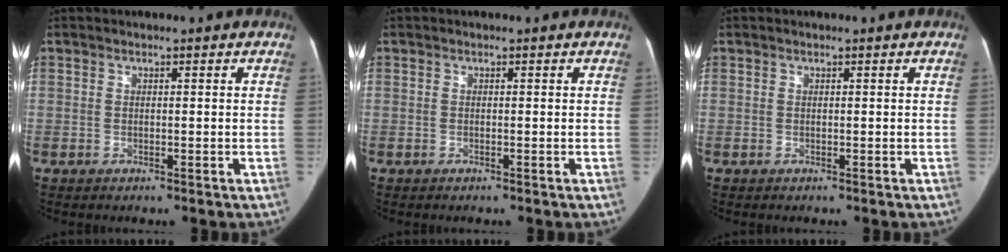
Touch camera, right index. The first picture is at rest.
{"total": 0.0}
{"total": 0.0}